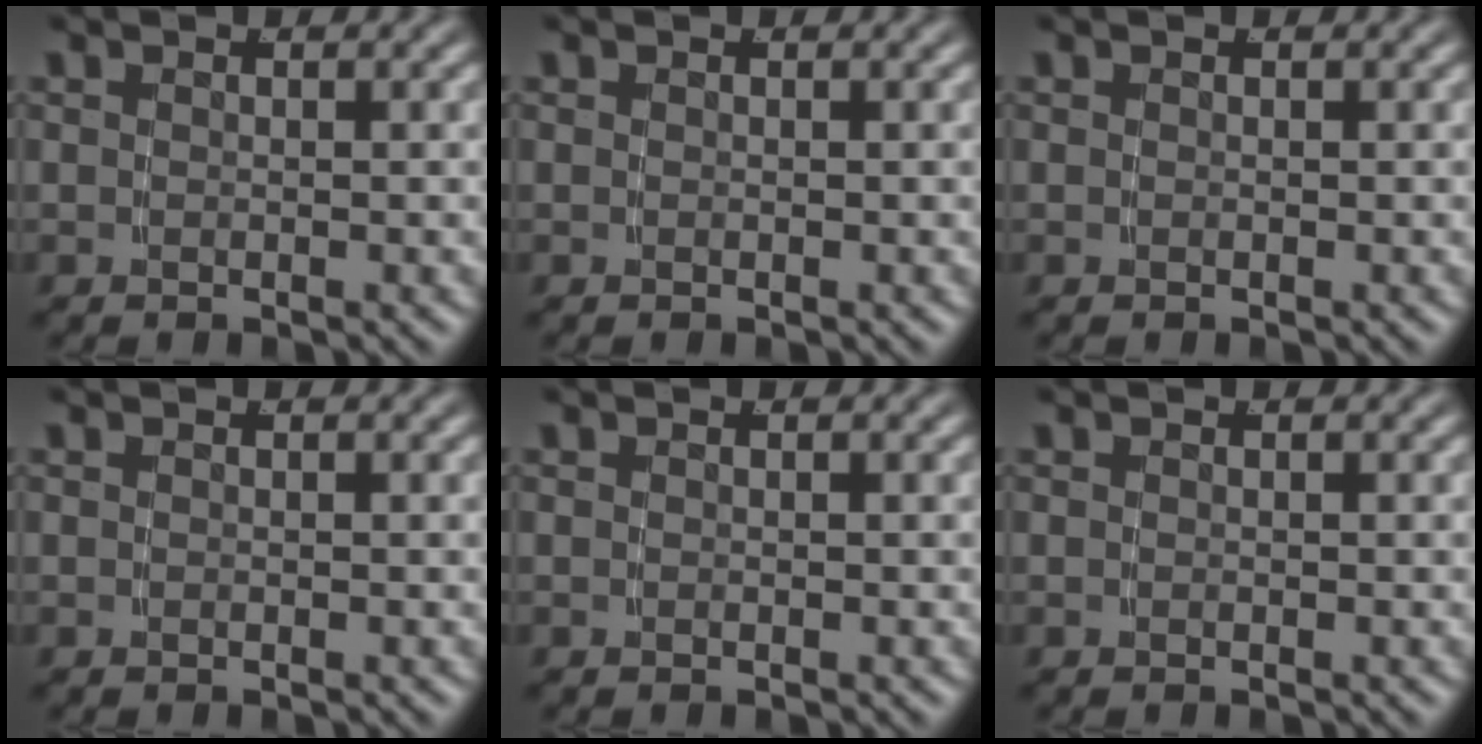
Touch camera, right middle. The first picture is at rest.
{"total": 0.0}
{"total": 0.0}
{"total": 0.0}
{"total": 0.0}
{"total": 0.0}